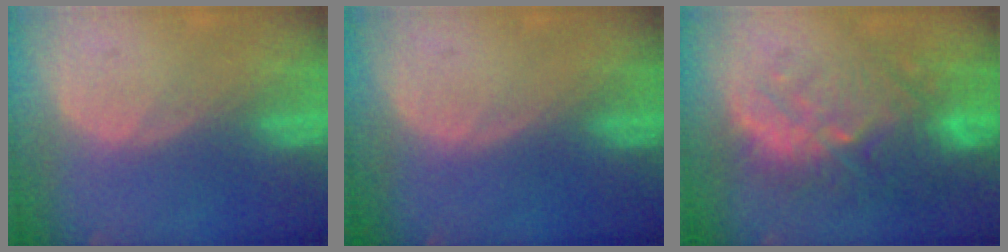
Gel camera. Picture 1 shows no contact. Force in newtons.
{"total": 0.0}
{"total": 10.8, "press": 9.8, "slide": 4.5}